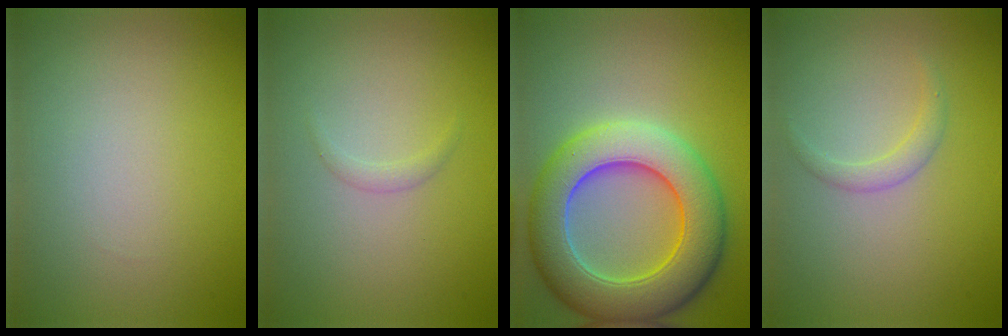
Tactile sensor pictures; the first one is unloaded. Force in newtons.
{"total": 0.8, "press": 0.8, "slide": 0.1}
{"total": 9.4, "press": 9.4, "slide": 0.5}
{"total": 1.3, "press": 1.3, "slide": 0.1}